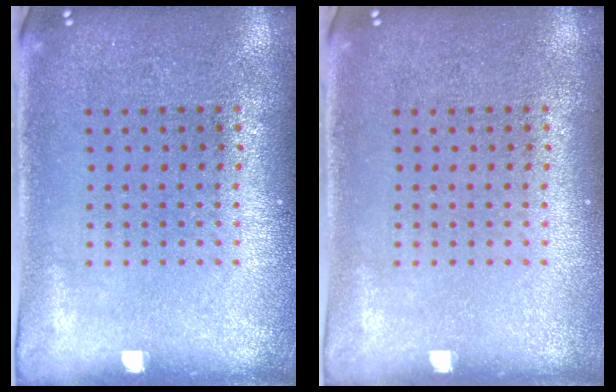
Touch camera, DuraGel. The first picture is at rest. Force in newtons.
{"total": 0.0}